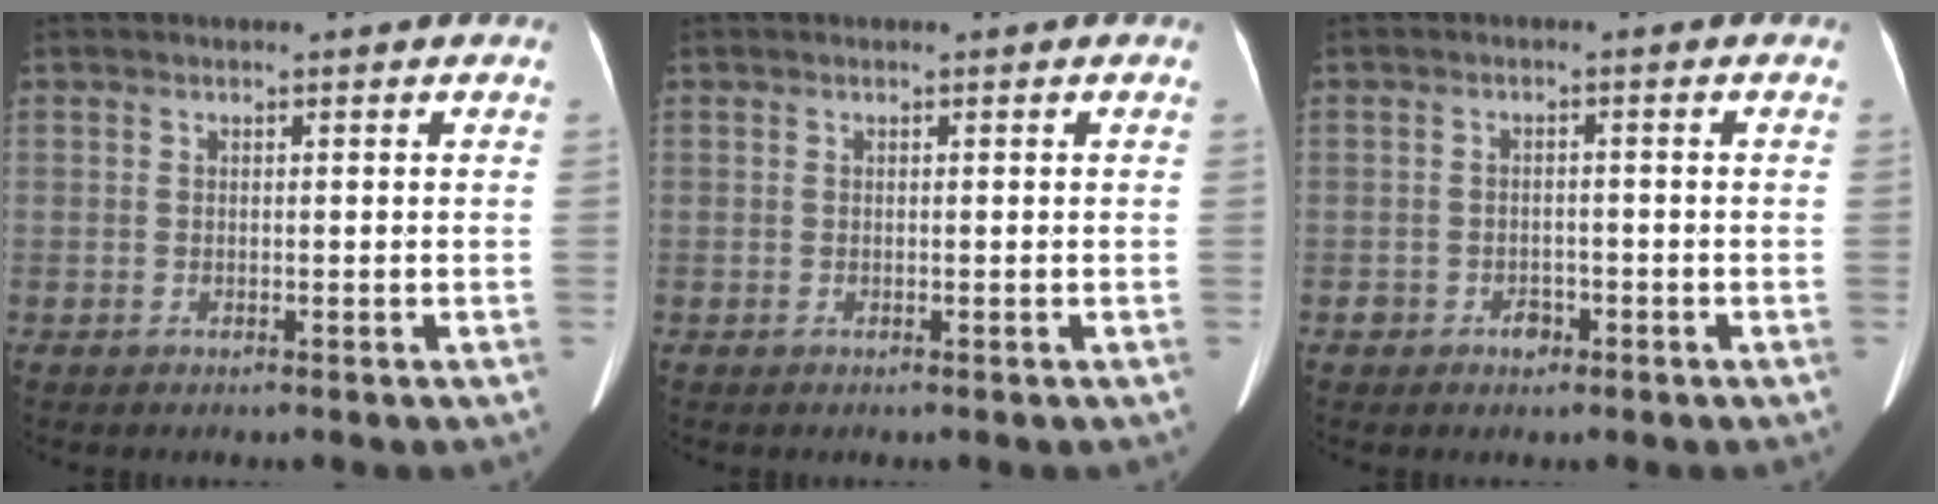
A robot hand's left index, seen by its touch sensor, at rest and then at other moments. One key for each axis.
{"total": 0.0}
{"total": 2.3, "fx": -1.5, "fy": 1.6, "fz": 0.7, "tx": -0.006, "ty": -0.002, "tz": -0.020}